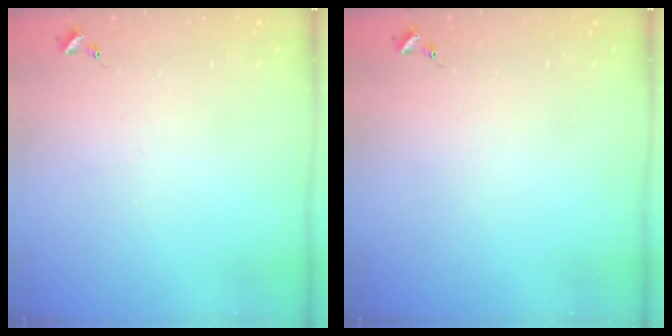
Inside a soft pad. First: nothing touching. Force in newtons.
{"total": 0.0}